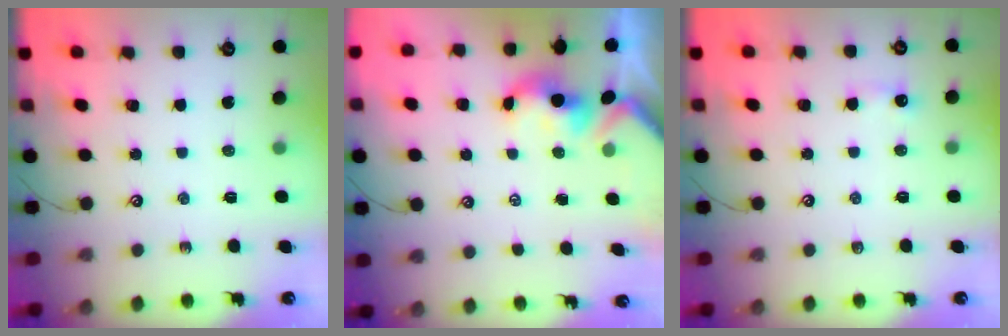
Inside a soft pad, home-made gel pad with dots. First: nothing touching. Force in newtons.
{"total": 0.5, "press": 0.4, "slide": 0.4}
{"total": 2.6, "press": 2.6, "slide": 0.4}